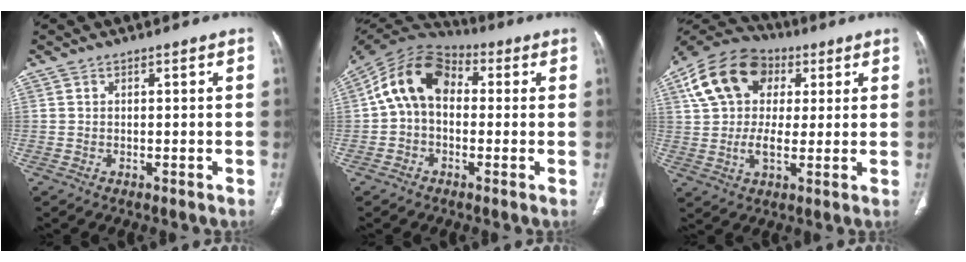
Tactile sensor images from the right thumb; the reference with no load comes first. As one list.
[{"total": 12.3, "force": [0.9, 8.7, 8.7], "torque": [-0.143, 0.038, -0.001]}, {"total": 17.4, "force": [5.8, 12.0, 11.2], "torque": [-0.196, 0.013, 0.096]}]